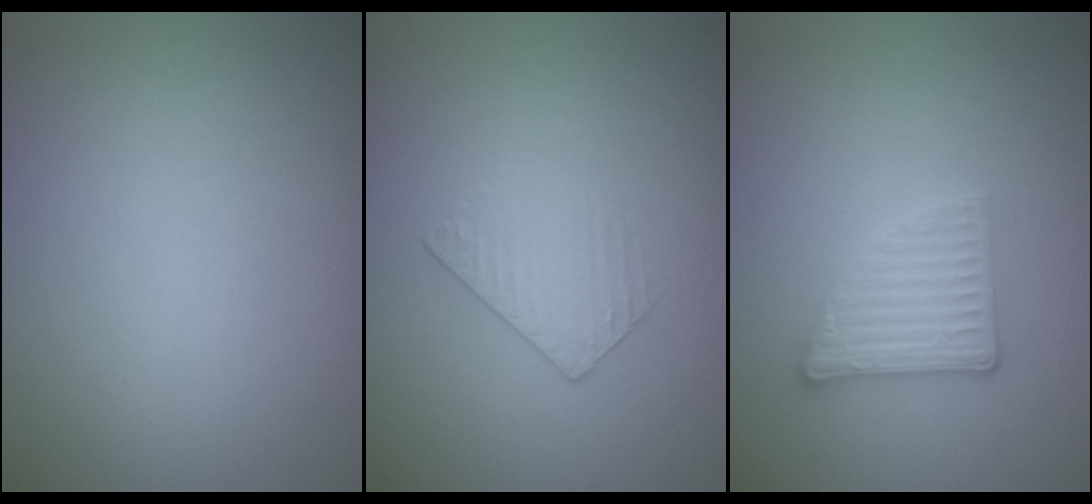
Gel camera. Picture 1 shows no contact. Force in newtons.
{"total": 1.4, "press": 0.9, "slide": 1.1}
{"total": 2.8, "press": 2.7, "slide": 0.8}